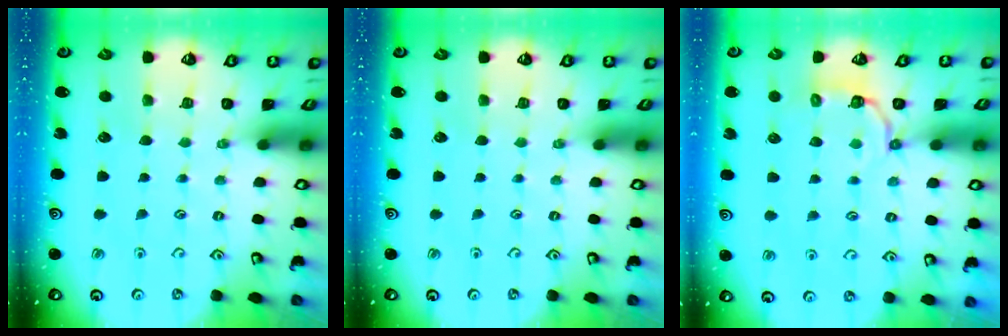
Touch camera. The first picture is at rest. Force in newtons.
{"total": 0.0}
{"total": 3.5, "press": 2.9, "slide": 2.0}